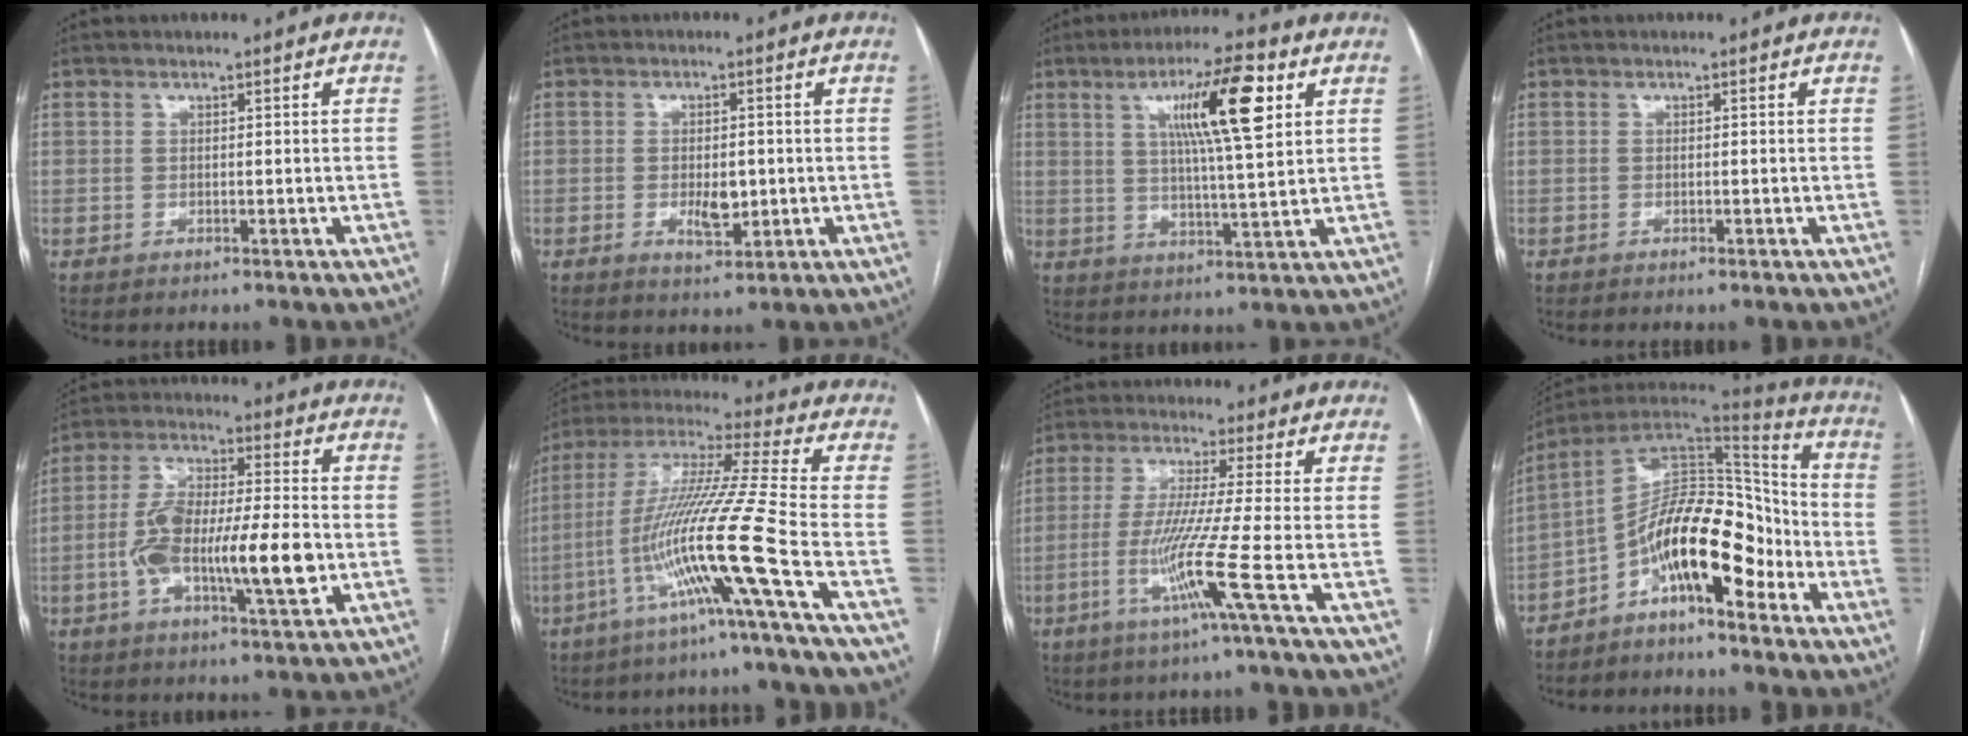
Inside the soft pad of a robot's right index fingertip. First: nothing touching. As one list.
[{"total": 4.3, "force": [-0.6, 1.9, 3.8], "torque": [-0.062, -0.001, -0.002]}, {"total": 12.2, "force": [4.6, 0.8, 11.3], "torque": [-0.189, 0.008, 0.073]}, {"total": 0.6, "force": [-0.3, -0.1, 0.5], "torque": [-0.011, 0.001, -0.007]}, {"total": 15.5, "force": [-3.1, 3.2, 14.8], "torque": [-0.276, 0.008, -0.052]}, {"total": 16.9, "force": [-6.8, -2.8, 15.2], "torque": [-0.306, -0.011, -0.134]}, {"total": 9.5, "force": [-3.6, -2.5, 8.5], "torque": [-0.169, -0.026, -0.077]}, {"total": 13.5, "force": [-6.5, 4.5, 11.0], "torque": [-0.182, 0.039, -0.109]}]